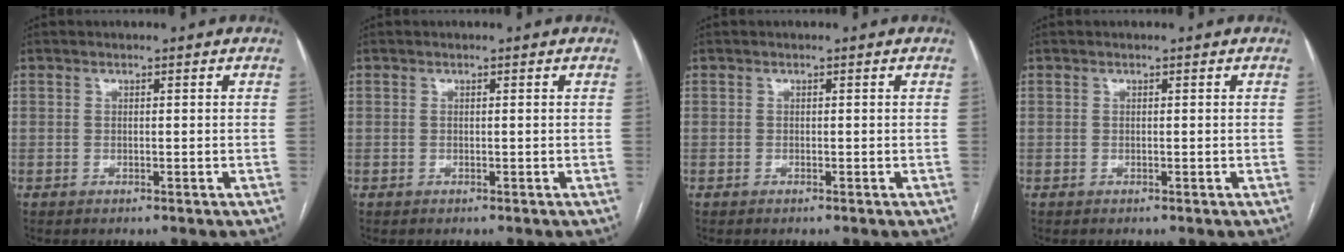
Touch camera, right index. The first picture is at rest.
{"total": 0.0}
{"total": 0.0}
{"total": 0.0}